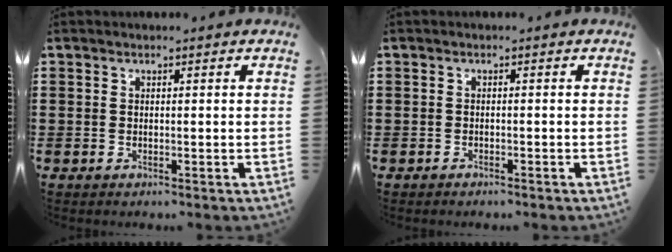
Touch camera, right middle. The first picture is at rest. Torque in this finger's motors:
{"motor_torque": [-0.24, 0.17, -0.02, -0.01]}